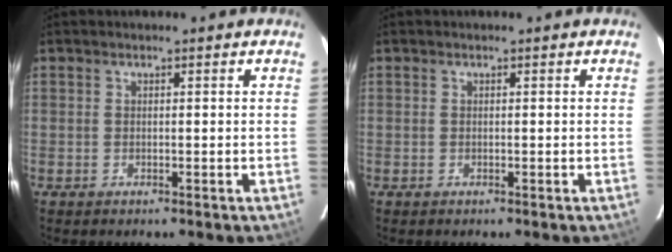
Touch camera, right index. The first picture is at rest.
{"total": 0.0}